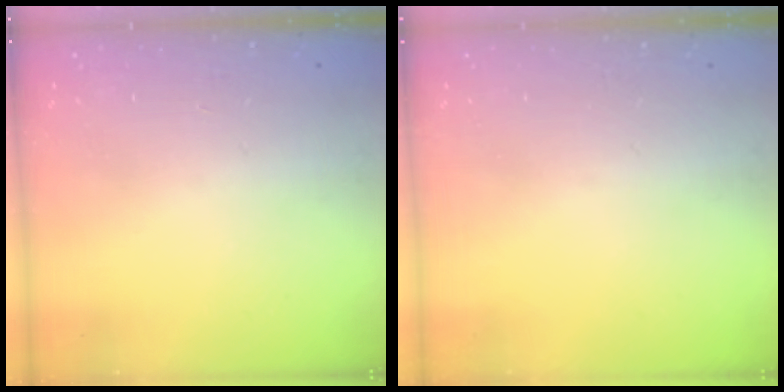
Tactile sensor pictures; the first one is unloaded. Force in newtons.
{"total": 0.0}